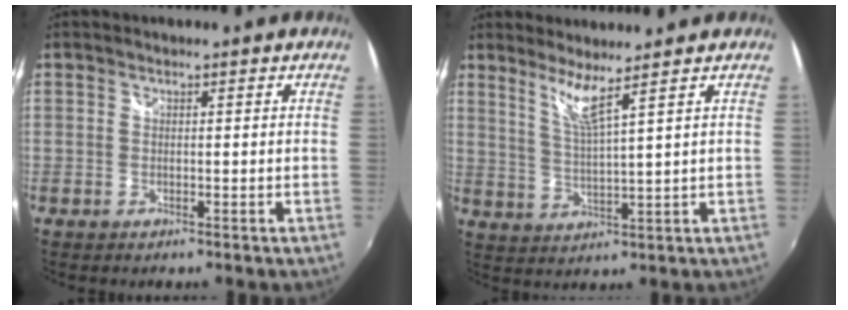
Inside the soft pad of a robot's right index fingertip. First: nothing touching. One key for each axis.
{"total": 4.8, "fx": 3.6, "fy": -1.1, "fz": 3.0, "tx": -0.061, "ty": -0.011, "tz": 0.071}